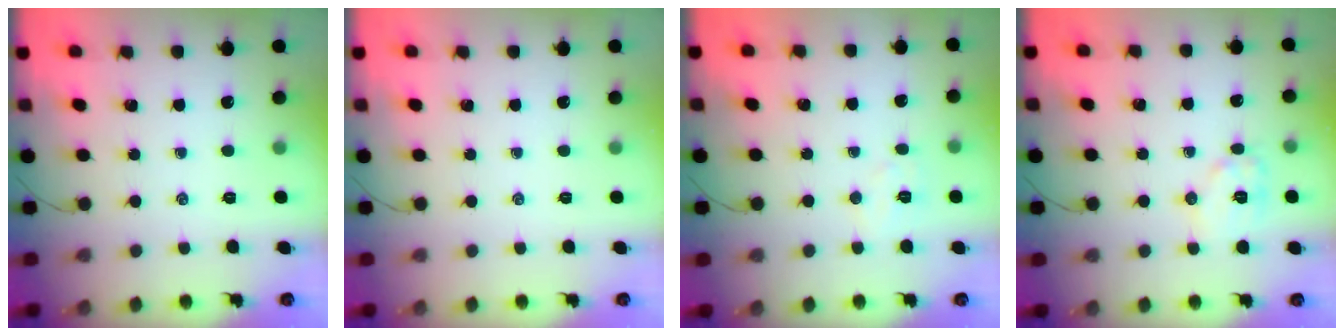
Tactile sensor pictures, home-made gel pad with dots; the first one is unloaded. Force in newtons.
{"total": 0.0}
{"total": 5.2, "press": 5.1, "slide": 0.9}
{"total": 9.1, "press": 9.1, "slide": 0.2}